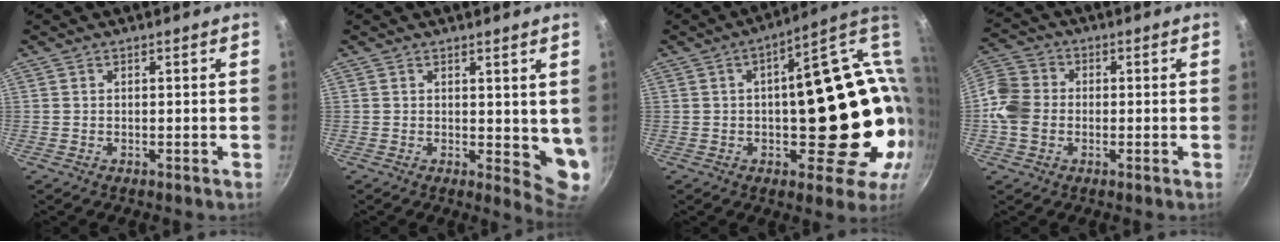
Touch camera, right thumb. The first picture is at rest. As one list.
[{"total": 6.0, "force": [1.8, 2.9, 5.0], "torque": [-0.053, -0.023, 0.027]}, {"total": 24.2, "force": [2.0, 11.0, 21.4], "torque": [-0.244, 0.001, 0.046]}, {"total": 9.2, "force": [-1.3, 7.5, 5.1], "torque": [-0.086, 0.018, -0.044]}]